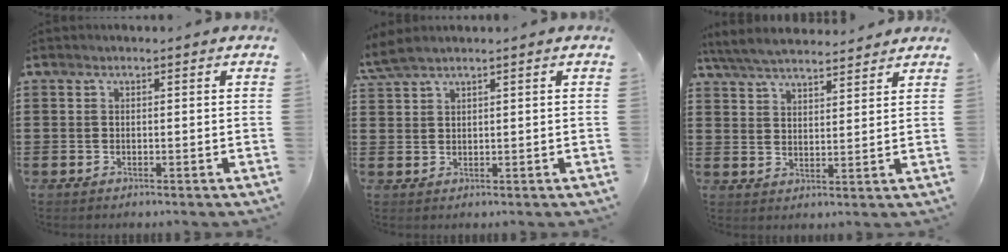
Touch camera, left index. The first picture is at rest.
{"total": 2.5, "force": [1.9, 0.3, 1.7], "torque": [-0.037, 0.001, 0.036]}
{"total": 5.3, "force": [5.1, 0.6, 1.5], "torque": [-0.047, -0.016, 0.092]}